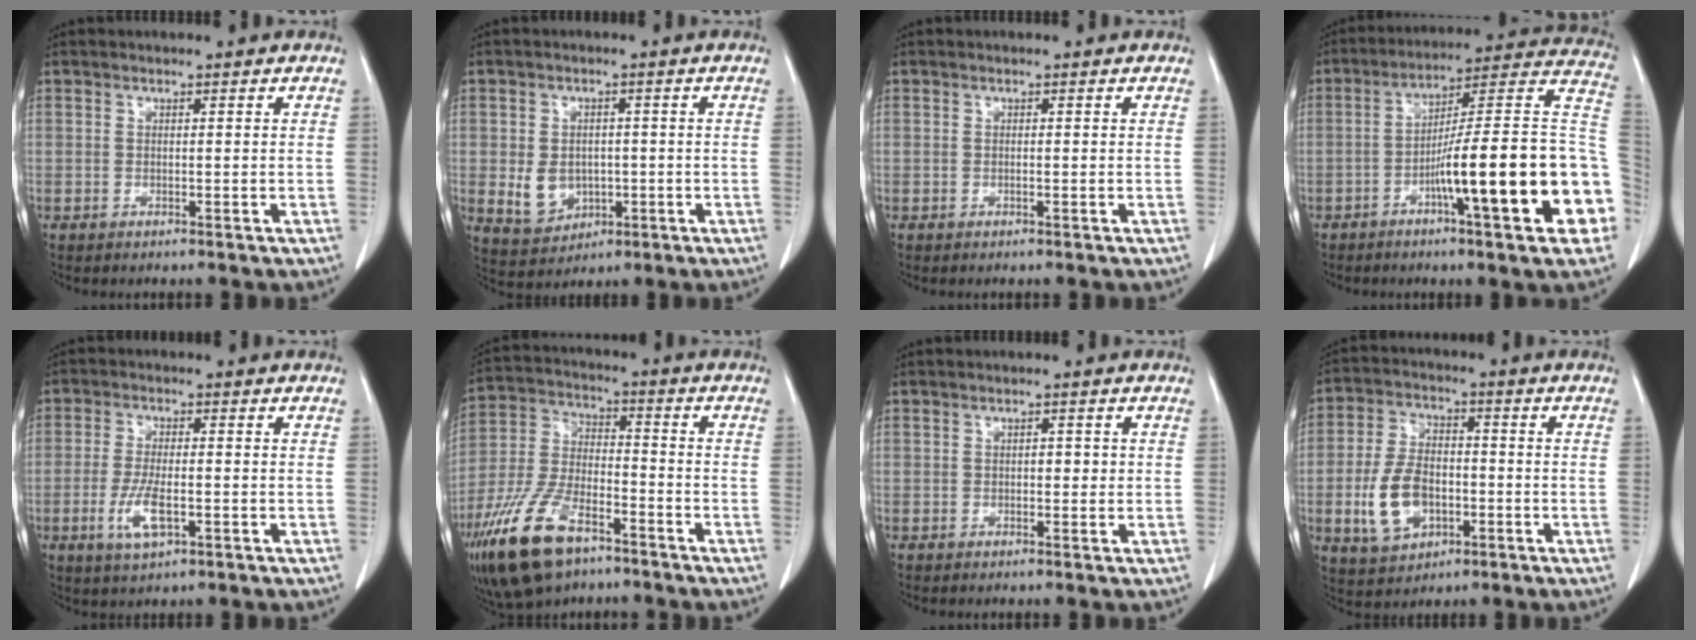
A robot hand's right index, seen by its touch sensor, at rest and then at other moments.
{"total": 6.0, "force": [-0.8, 4.9, 3.3], "torque": [-0.065, 0.004, 0.004]}
{"total": 0.0}
{"total": 22.9, "force": [-6.5, 1.9, 21.9], "torque": [-0.228, 0.026, -0.093]}
{"total": 5.8, "force": [-1.8, 1.6, 5.3], "torque": [-0.115, -0.010, -0.029]}
{"total": 15.3, "force": [-9.4, 6.2, 10.4], "torque": [-0.228, -0.011, -0.175]}
{"total": 1.5, "force": [0.1, 0.9, 1.2], "torque": [-0.014, 0.003, 0.000]}
{"total": 10.2, "force": [-2.6, 6.3, 7.5], "torque": [-0.171, 0.005, -0.041]}